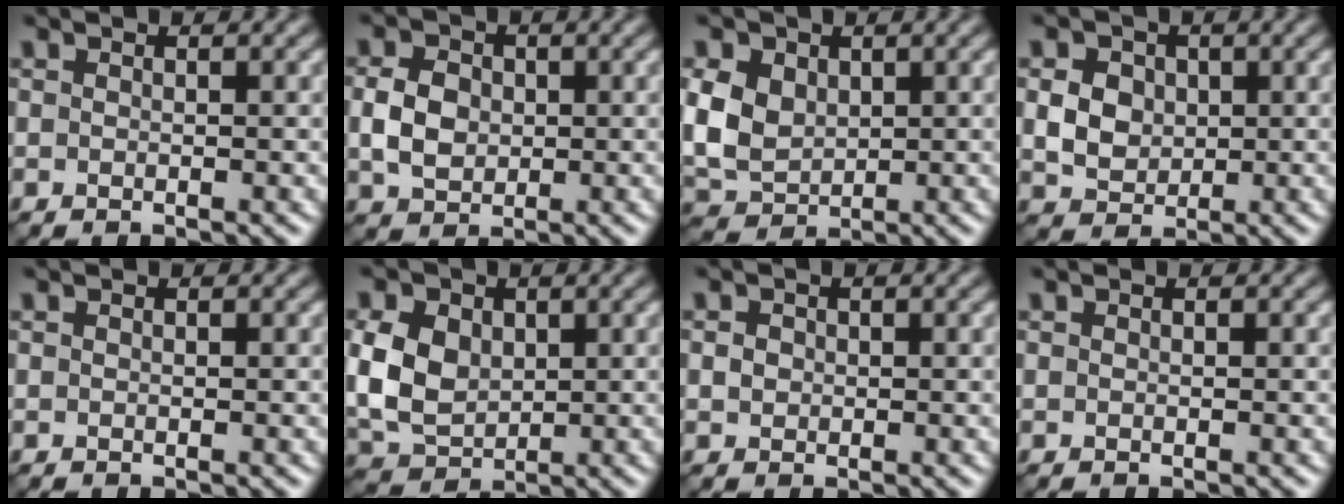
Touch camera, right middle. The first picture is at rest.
{"total": 3.7, "force": [0.0, 3.0, 2.2], "torque": [-0.050, 0.000, -0.003]}
{"total": 5.4, "force": [0.9, 4.1, 3.4], "torque": [-0.087, 0.003, 0.014]}
{"total": 3.3, "force": [0.3, 2.8, 1.7], "torque": [-0.036, -0.003, 0.008]}
{"total": 0.0}
{"total": 6.1, "force": [0.7, 4.6, 4.1], "torque": [-0.097, 0.002, 0.009]}
{"total": 1.0, "force": [0.0, 0.9, 0.4], "torque": [-0.005, -0.001, -0.002]}
{"total": 0.0}